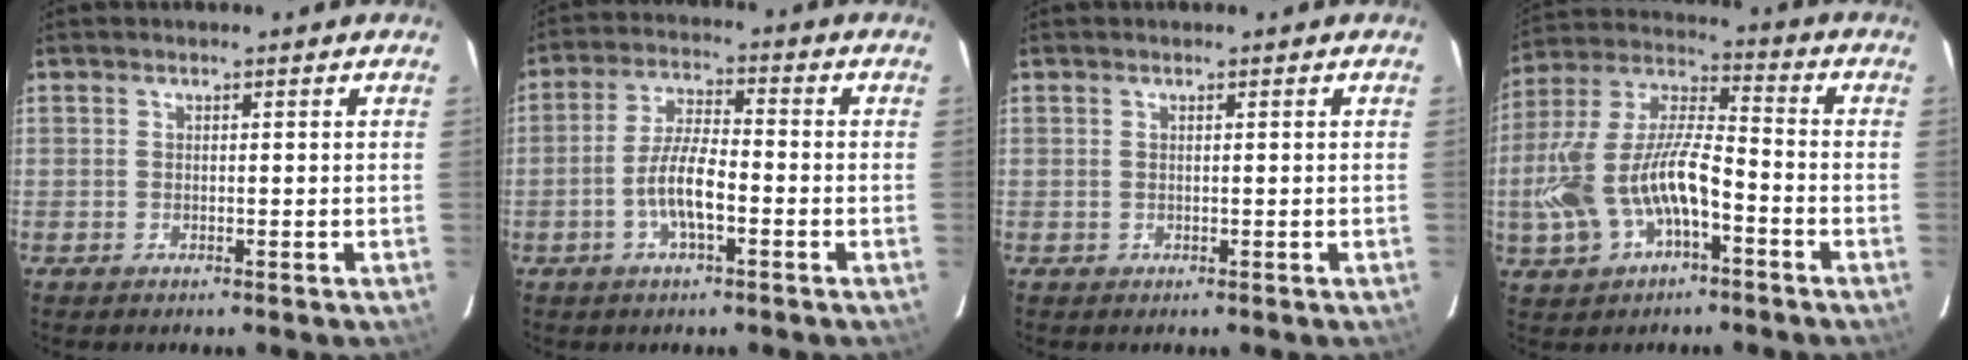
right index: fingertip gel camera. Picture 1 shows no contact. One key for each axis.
{"total": 7.3, "fx": -2.7, "fy": 1.9, "fz": 6.5, "tx": -0.132, "ty": 0.007, "tz": -0.051}
{"total": 0.0}
{"total": 16.7, "fx": -5.7, "fy": 7.5, "fz": 13.8, "tx": -0.295, "ty": 0.002, "tz": -0.102}